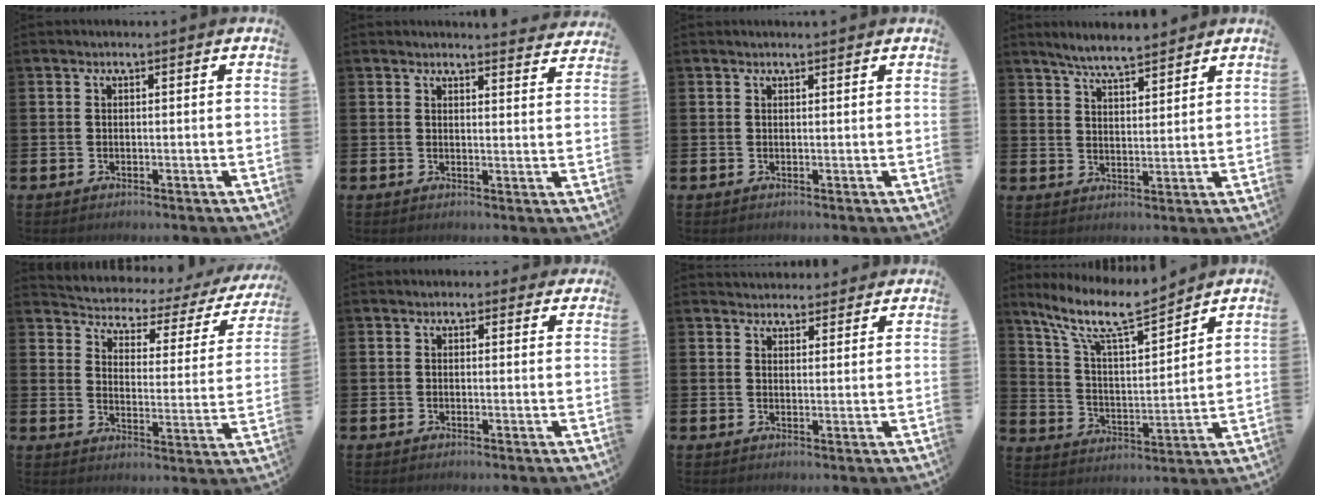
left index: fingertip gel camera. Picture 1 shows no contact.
{"total": 3.0, "force": [3.0, 0.1, -0.1], "torque": [0.009, -0.024, 0.052]}
{"total": 0.7, "force": [0.6, -0.1, 0.1], "torque": [0.011, -0.006, 0.010]}
{"total": 5.7, "force": [5.4, 0.5, 1.4], "torque": [-0.035, -0.024, 0.097]}
{"total": 3.3, "force": [2.8, 1.5, 0.6], "torque": [-0.034, -0.031, 0.037]}
{"total": 0.8, "force": [0.4, 0.7, 0.1], "torque": [0.001, 0.009, 0.005]}
{"total": 3.3, "force": [3.1, 0.9, -0.3], "torque": [0.007, -0.016, 0.057]}
{"total": 10.6, "force": [9.0, 1.8, 5.2], "torque": [-0.130, -0.046, 0.157]}